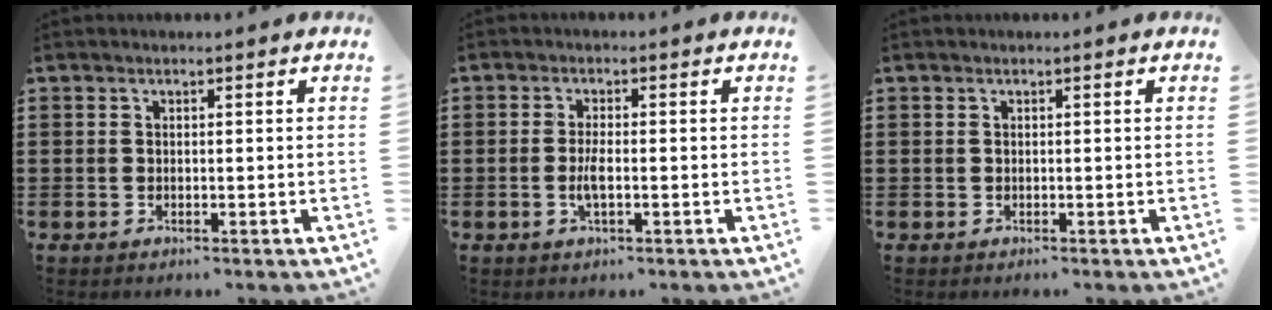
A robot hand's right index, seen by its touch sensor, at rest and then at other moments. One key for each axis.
{"total": 2.8, "fx": -0.6, "fy": 0.8, "fz": 2.7, "tx": -0.054, "ty": -0.002, "tz": -0.012}
{"total": 0.0}